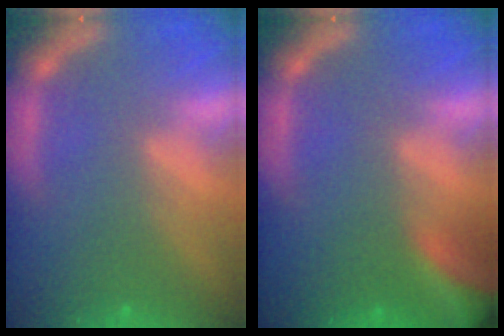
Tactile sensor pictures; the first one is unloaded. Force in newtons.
{"total": 8.4}